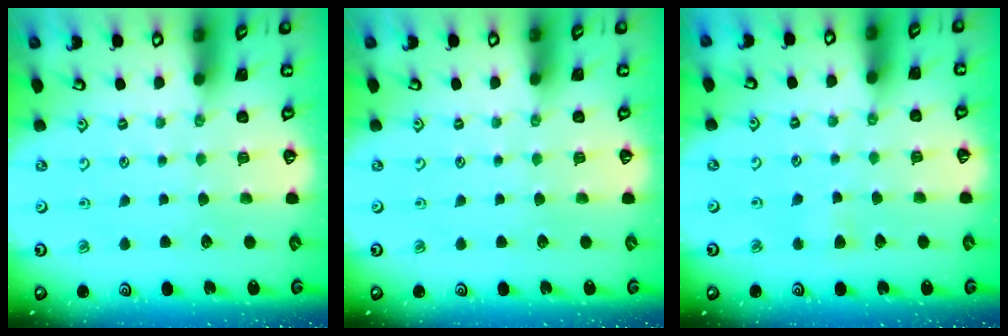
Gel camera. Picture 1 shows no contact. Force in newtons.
{"total": 0.0}
{"total": 3.3, "press": 3.2, "slide": 0.4}